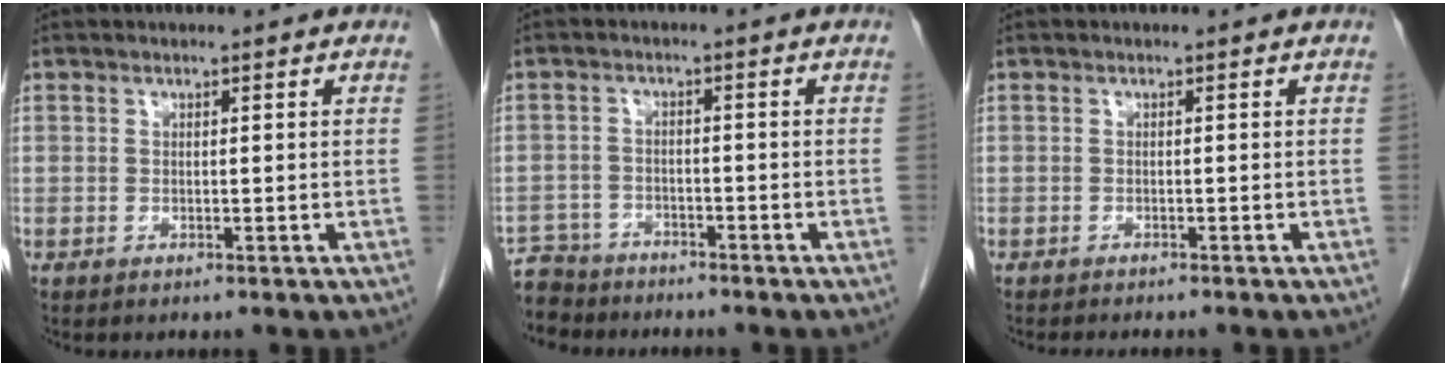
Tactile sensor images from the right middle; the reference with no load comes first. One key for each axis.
{"total": 6.8, "fx": -6.2, "fy": 2.8, "fz": -0.2, "tx": 0.000, "ty": 0.000, "tz": -0.109}
{"total": 3.9, "fx": -3.5, "fy": 0.6, "fz": 1.7, "tx": -0.023, "ty": -0.007, "tz": -0.043}